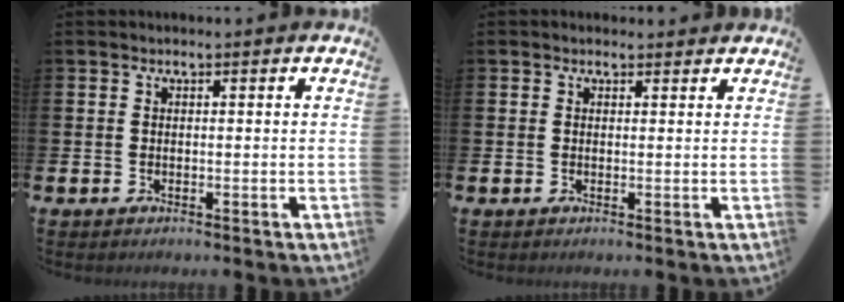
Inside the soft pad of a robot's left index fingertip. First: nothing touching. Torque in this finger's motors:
{"motor_torque": [0.95, -1.19, 0.22, 0.00]}